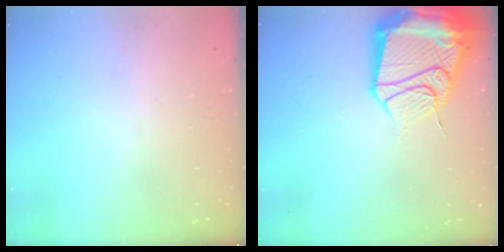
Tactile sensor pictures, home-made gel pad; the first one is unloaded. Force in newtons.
{"total": 20.6, "press": 20.5, "slide": 2.3}